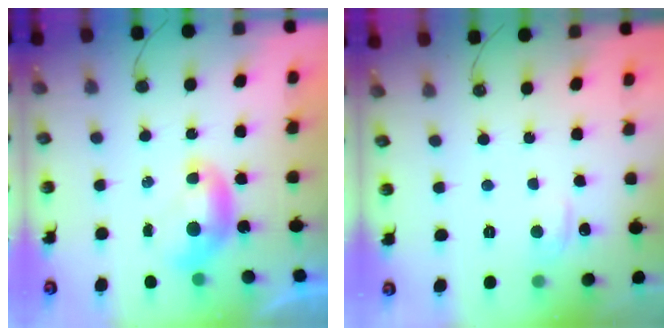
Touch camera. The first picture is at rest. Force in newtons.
{"total": 0.8, "press": 0.1, "slide": 0.8}